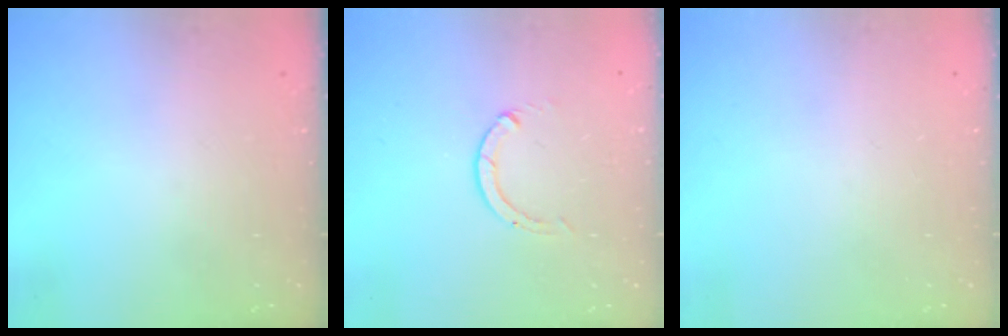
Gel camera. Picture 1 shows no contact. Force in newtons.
{"total": 0.0}
{"total": 0.0}